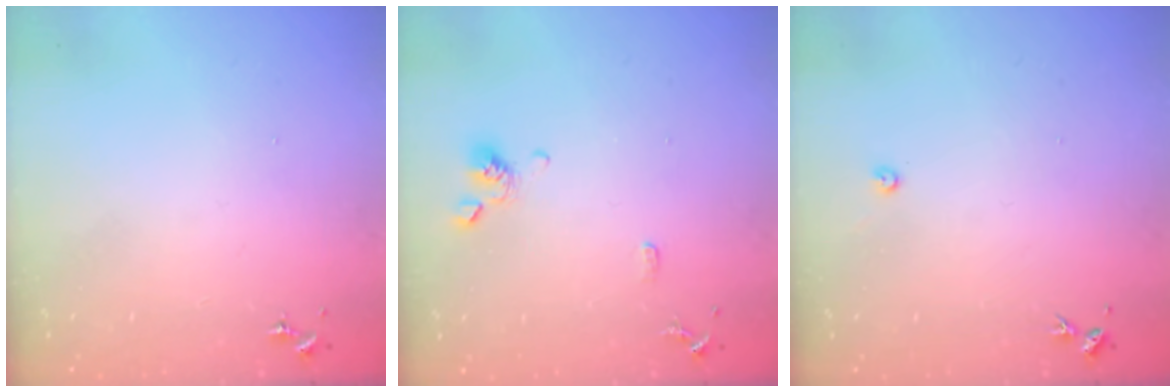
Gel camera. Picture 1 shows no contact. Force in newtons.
{"total": 9.1, "press": 8.9, "slide": 1.9}
{"total": 2.4, "press": 2.4, "slide": 0.3}